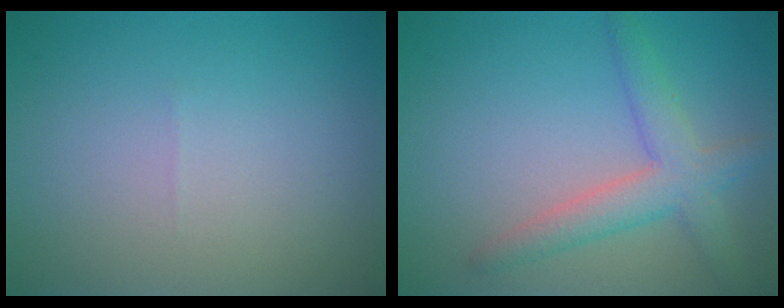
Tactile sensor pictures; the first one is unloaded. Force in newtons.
{"total": 3.8, "press": 3.8, "slide": 0.2}